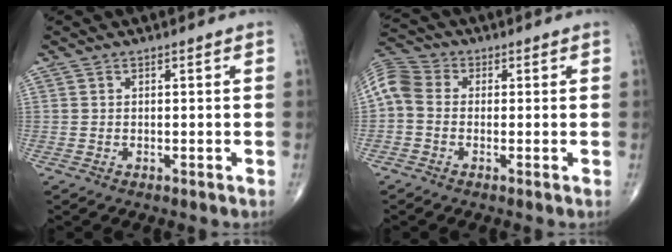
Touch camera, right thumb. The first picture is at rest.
{"total": 6.9, "force": [-0.2, 5.4, 4.3], "torque": [-0.086, 0.019, -0.020]}